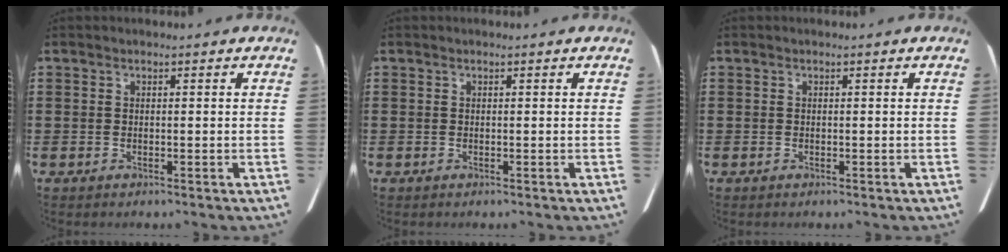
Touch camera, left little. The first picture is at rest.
{"total": 0.0}
{"total": 0.0}